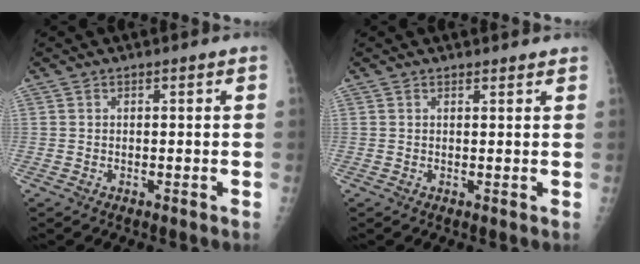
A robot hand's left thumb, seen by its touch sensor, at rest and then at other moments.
{"total": 1.3, "force": [1.3, 0.4, 0.2], "torque": [0.001, -0.005, 0.017]}